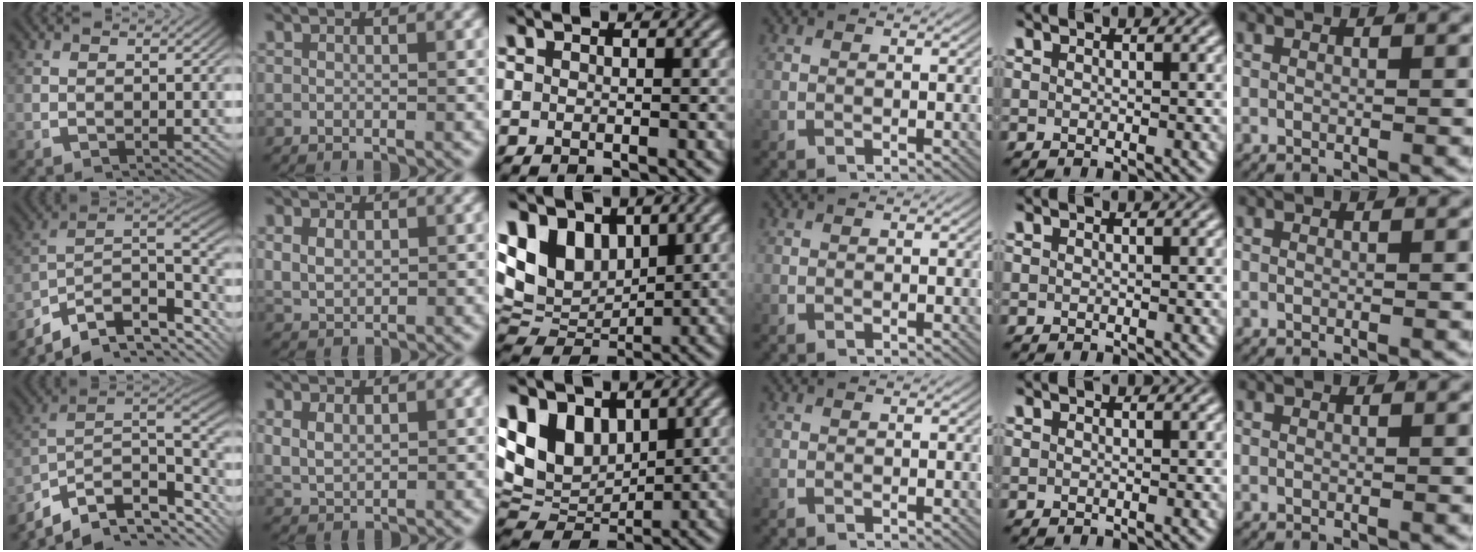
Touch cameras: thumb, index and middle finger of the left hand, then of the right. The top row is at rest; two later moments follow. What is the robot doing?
{"motion": "lift_and_place", "object": "coat"}